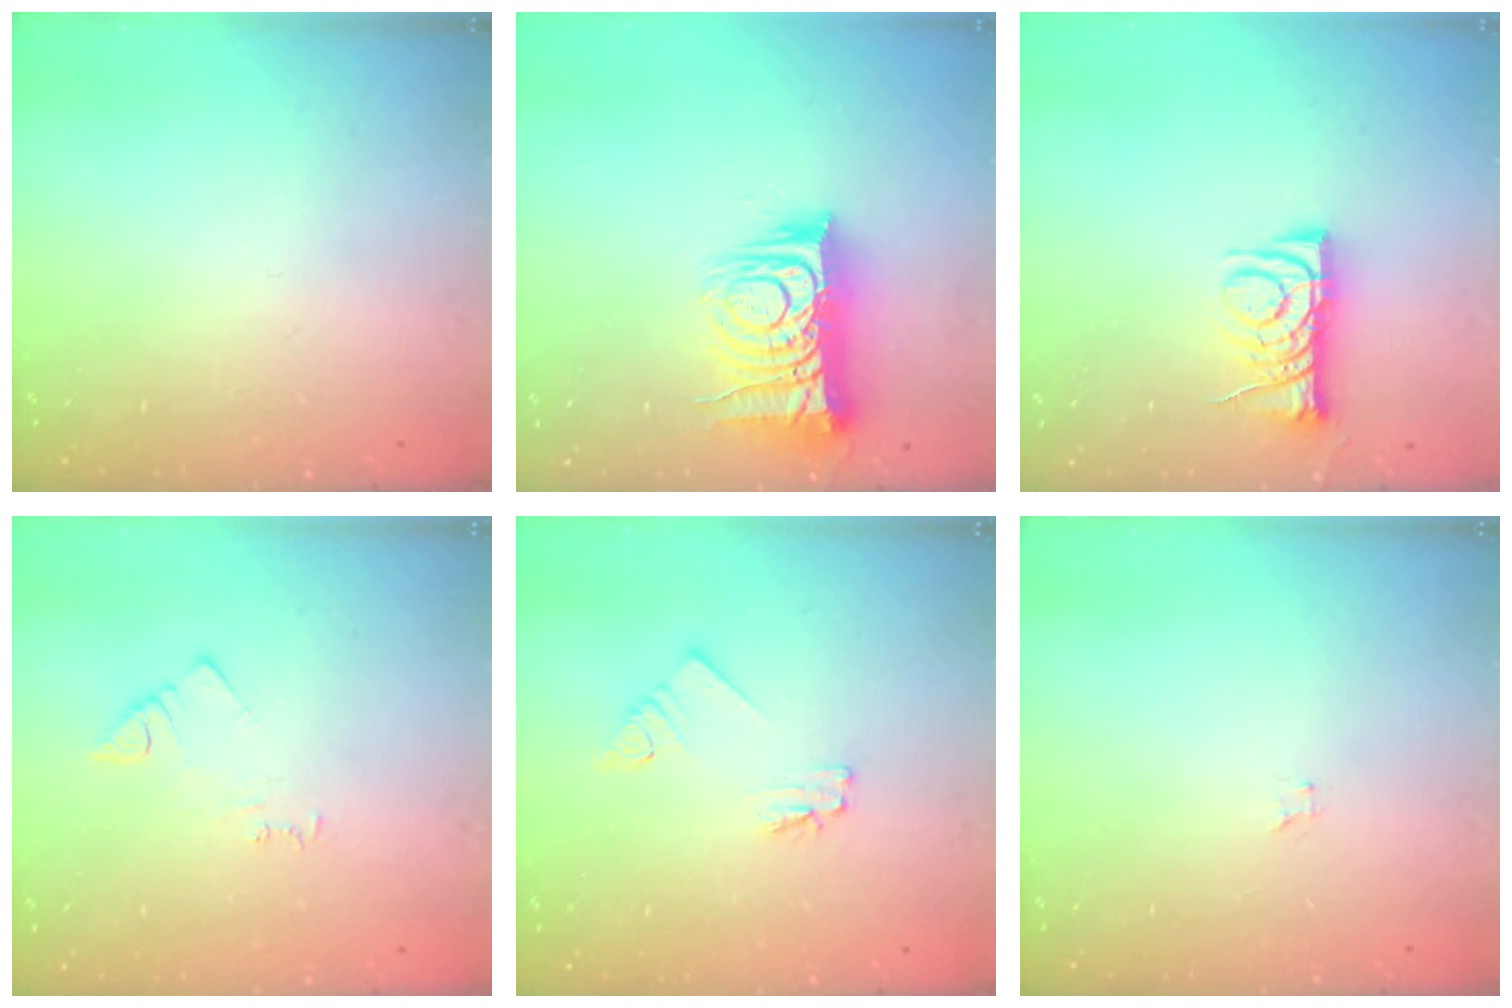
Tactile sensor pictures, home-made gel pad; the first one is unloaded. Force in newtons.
{"total": 13.7, "press": 13.6, "slide": 1.8}
{"total": 7.6, "press": 7.6, "slide": 0.4}
{"total": 3.5, "press": 3.5, "slide": 0.5}
{"total": 1.7, "press": 1.7, "slide": 0.1}
{"total": 0.6, "press": 0.6, "slide": 0.1}